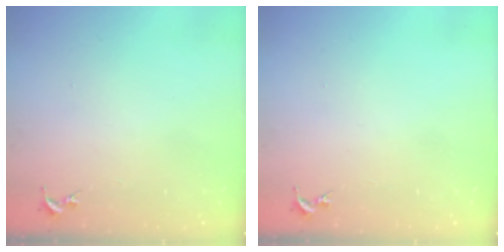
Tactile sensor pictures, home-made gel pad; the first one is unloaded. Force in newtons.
{"total": 0.0}